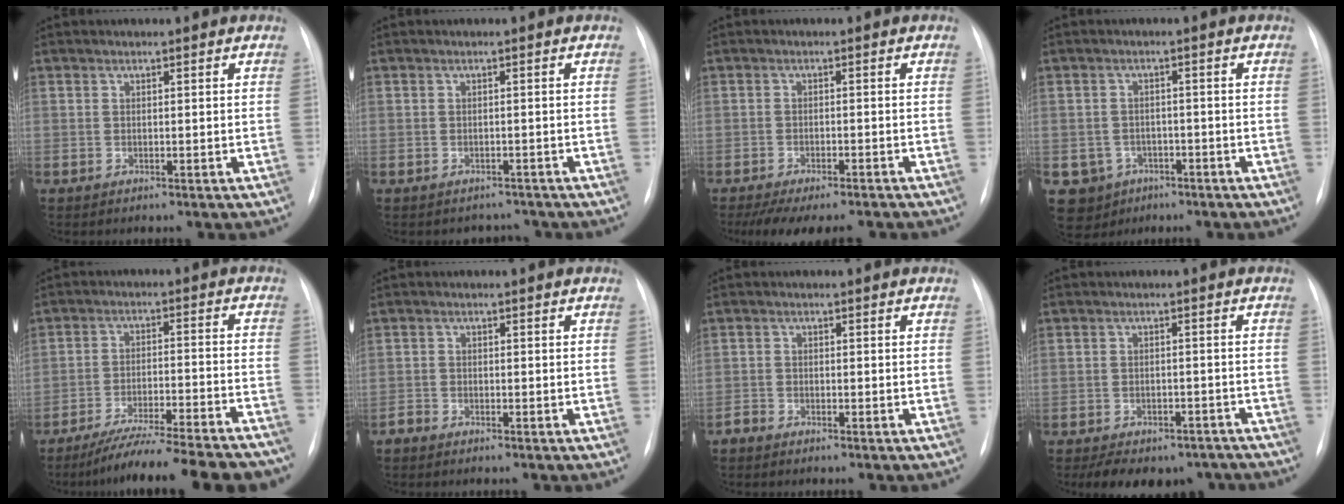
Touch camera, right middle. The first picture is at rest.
{"total": 2.3, "force": [-2.0, 1.1, -0.5], "torque": [0.004, 0.009, -0.026]}
{"total": 12.4, "force": [-10.6, 2.8, 5.7], "torque": [-0.090, -0.004, -0.139]}
{"total": 5.9, "force": [-2.9, 5.1, 0.7], "torque": [-0.012, 0.009, -0.037]}
{"total": 21.0, "force": [-18.8, 1.6, 9.3], "torque": [-0.108, -0.011, -0.268]}
{"total": 1.3, "force": [-1.2, 0.5, 0.1], "torque": [-0.005, 0.001, -0.025]}
{"total": 1.4, "force": [-1.3, 0.4, 0.1], "torque": [-0.004, 0.000, -0.025]}
{"total": 13.1, "force": [-10.4, 6.5, 4.7], "torque": [-0.078, 0.012, -0.124]}